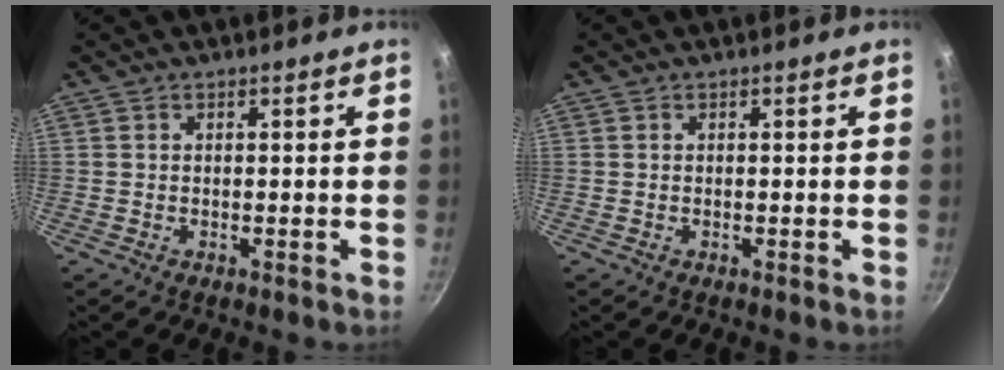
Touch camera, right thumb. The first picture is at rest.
{"total": 0.0}